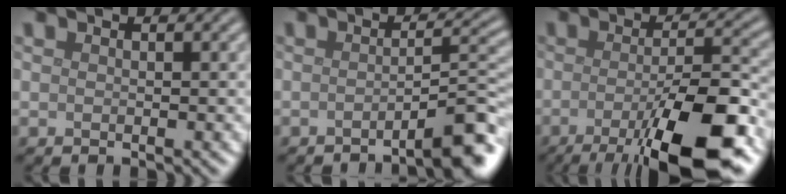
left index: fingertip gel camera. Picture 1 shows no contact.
{"total": 4.9, "force": [-2.8, 0.8, 3.9], "torque": [-0.041, 0.017, -0.048]}
{"total": 11.6, "force": [-5.3, 2.8, 9.9], "torque": [-0.143, -0.004, -0.087]}